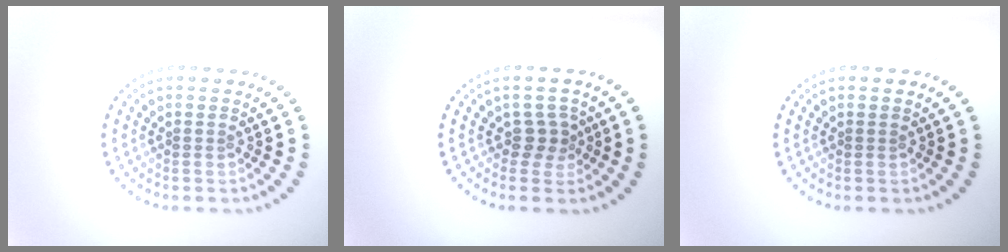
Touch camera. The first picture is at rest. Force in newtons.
{"total": 1.9, "press": 1.4, "slide": 1.4}
{"total": 0.0}